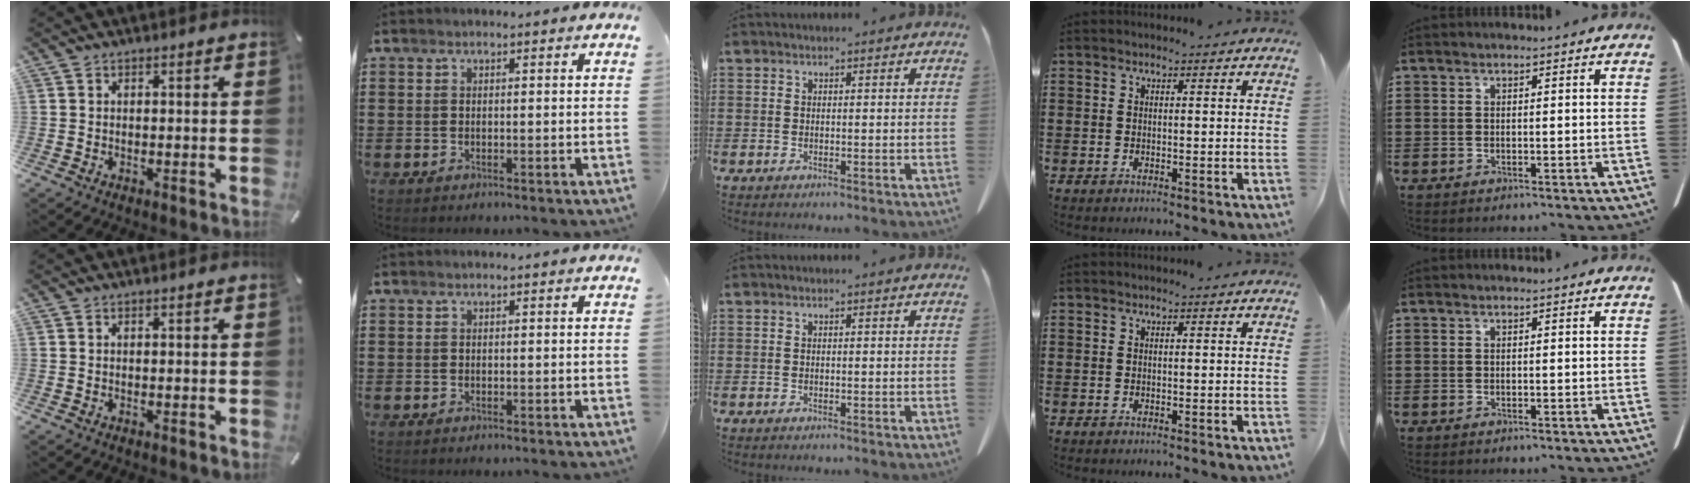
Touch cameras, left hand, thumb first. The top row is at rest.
{}